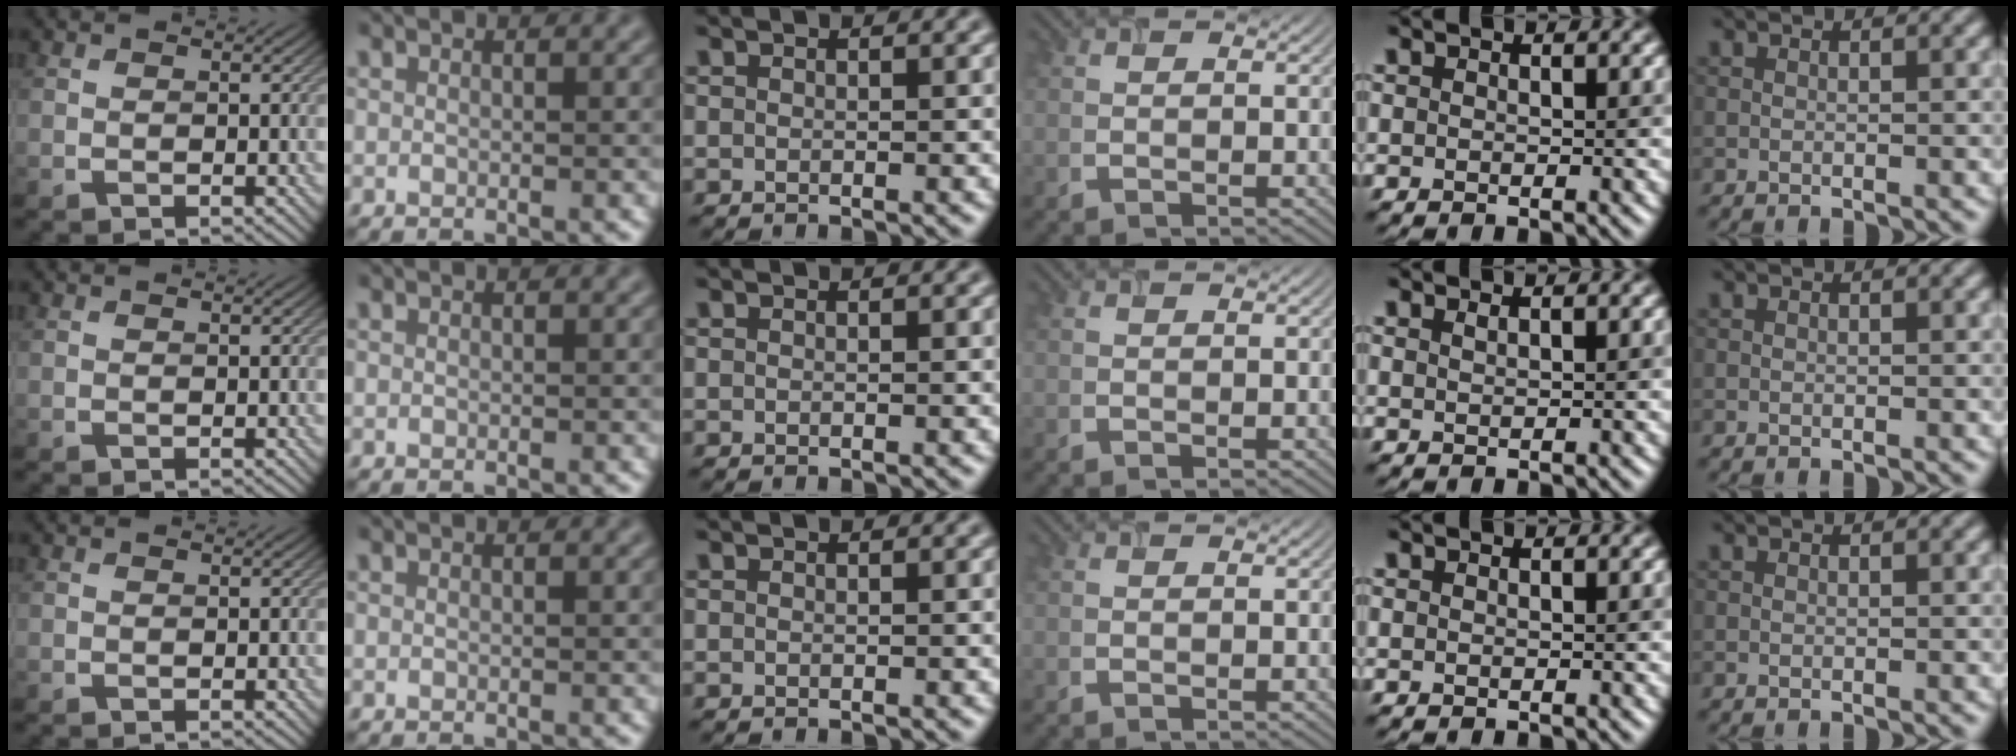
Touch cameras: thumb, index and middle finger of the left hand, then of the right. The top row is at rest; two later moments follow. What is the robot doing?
{"motion": "insert", "object": "airpods case & airpods"}